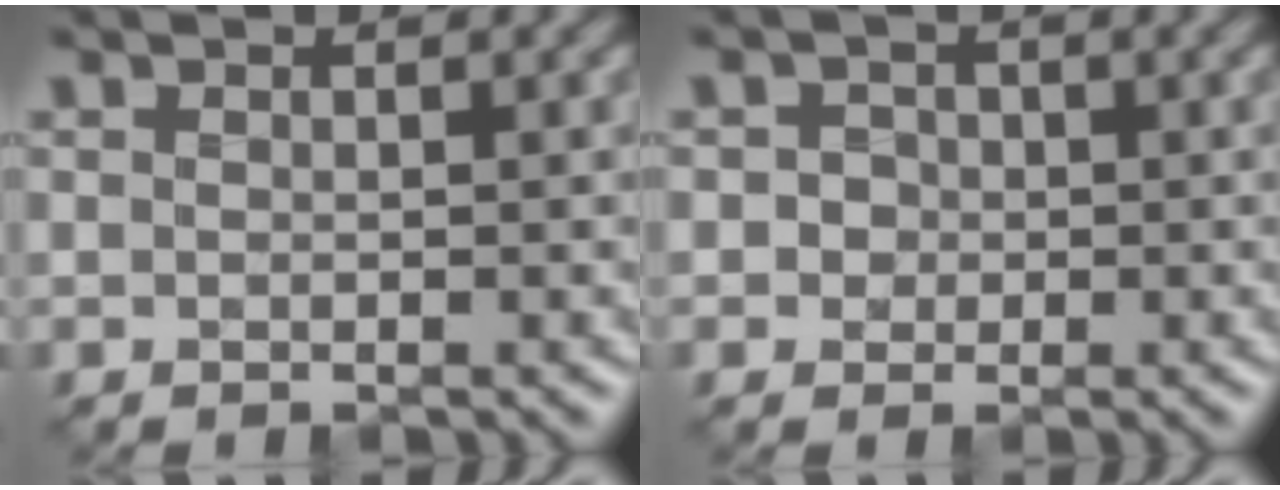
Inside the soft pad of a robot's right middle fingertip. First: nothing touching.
{"total": 2.1, "force": [0.2, 1.9, 0.8], "torque": [-0.010, 0.005, 0.004]}